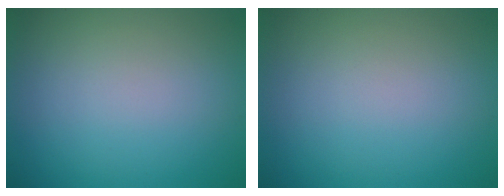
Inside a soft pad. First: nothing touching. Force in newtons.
{"total": 0.0}